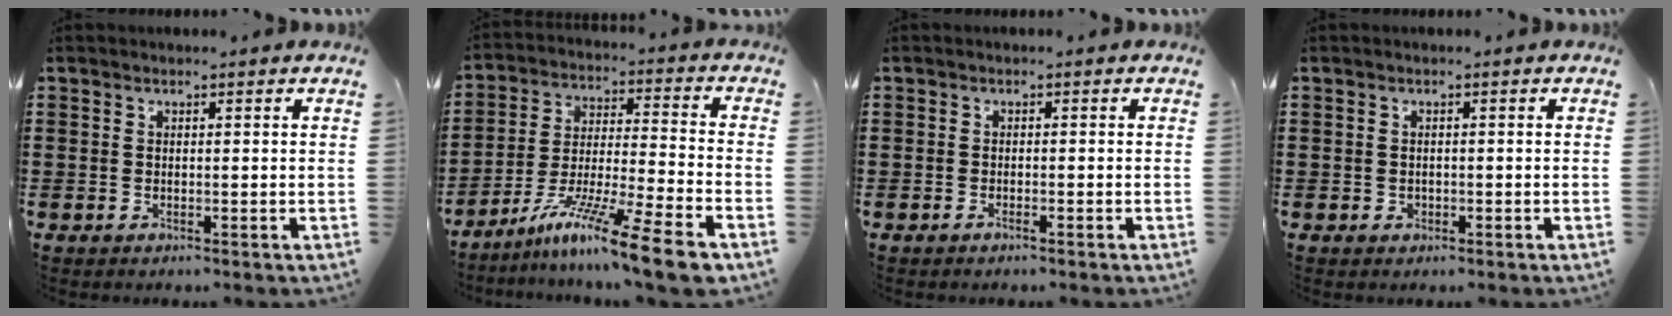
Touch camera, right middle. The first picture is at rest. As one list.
[{"total": 13.3, "force": [-10.0, 0.2, 8.8], "torque": [-0.148, 0.016, -0.186]}, {"total": 0.7, "force": [-0.5, 0.1, 0.5], "torque": [-0.011, -0.004, -0.009]}, {"total": 0.7, "force": [-0.1, 0.7, 0.3], "torque": [-0.008, 0.005, -0.004]}]